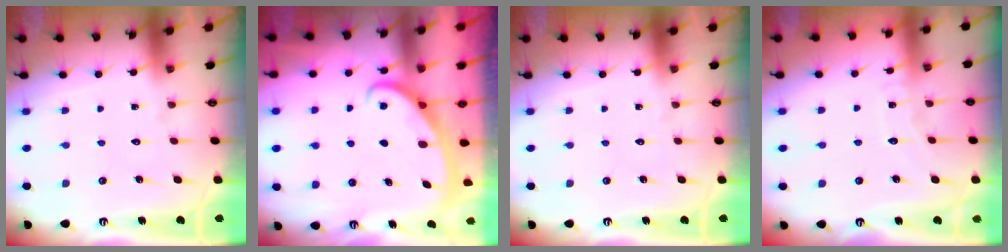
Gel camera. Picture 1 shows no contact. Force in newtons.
{"total": 2.8, "press": 2.8, "slide": 0.4}
{"total": 0.0}
{"total": 5.0, "press": 5.0, "slide": 0.2}